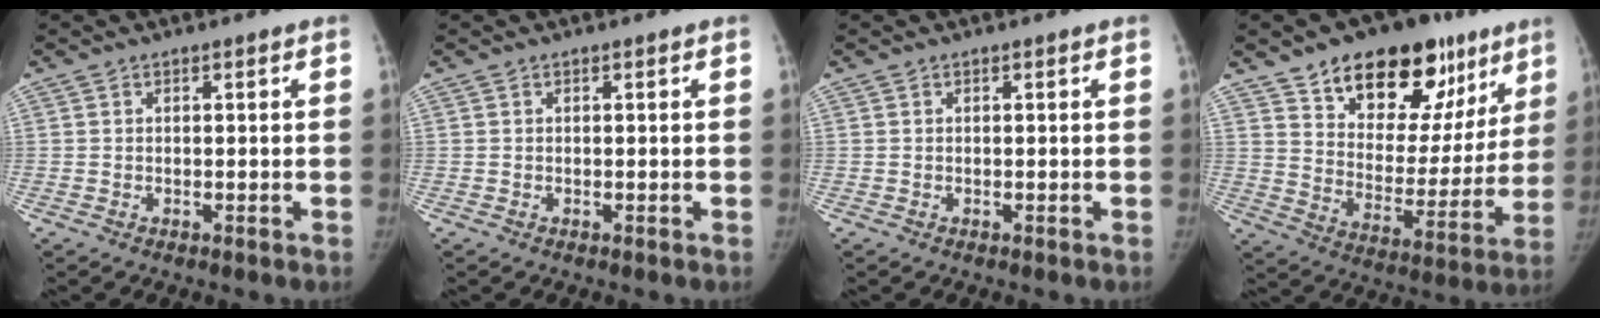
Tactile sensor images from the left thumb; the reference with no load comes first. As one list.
[{"total": 0.0}, {"total": 0.0}, {"total": 24.4, "force": [14.7, 13.6, 13.9], "torque": [-0.149, -0.042, 0.226]}]